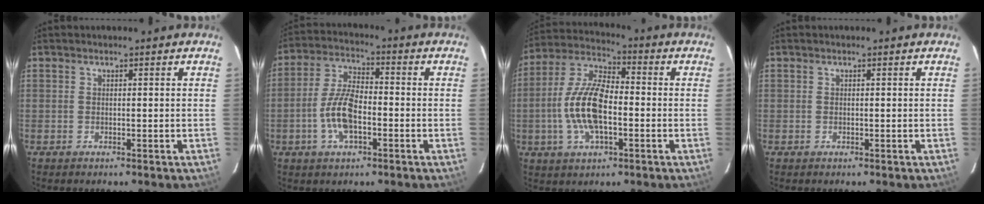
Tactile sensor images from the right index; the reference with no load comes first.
{"total": 9.5, "force": [-2.9, 4.1, 8.0], "torque": [-0.167, 0.007, -0.055]}
{"total": 13.7, "force": [-2.5, 5.9, 12.1], "torque": [-0.253, 0.007, -0.051]}
{"total": 0.0}